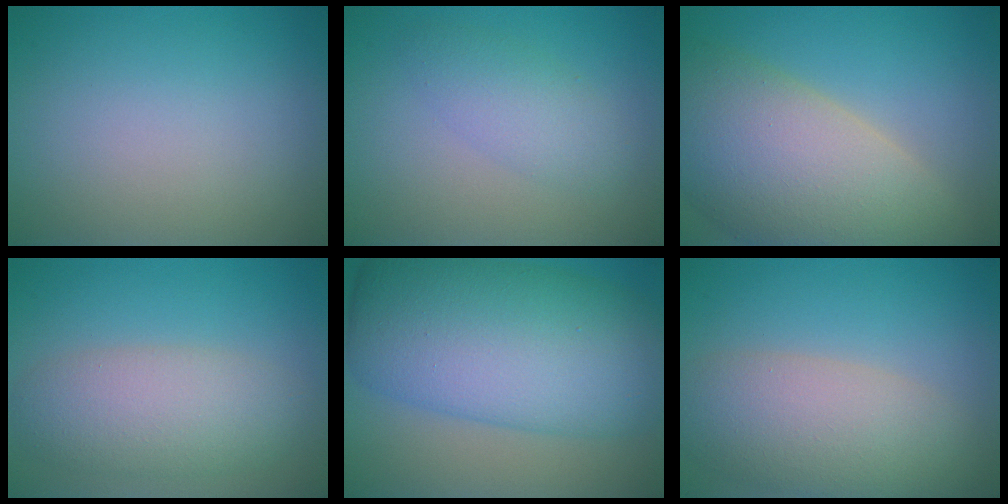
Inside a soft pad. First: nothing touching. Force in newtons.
{"total": 2.8, "press": 2.8, "slide": 0.1}
{"total": 13.0, "press": 13.0, "slide": 1.0}
{"total": 5.4, "press": 5.4, "slide": 0.2}
{"total": 13.3, "press": 13.3, "slide": 0.3}
{"total": 6.8, "press": 6.8, "slide": 0.7}